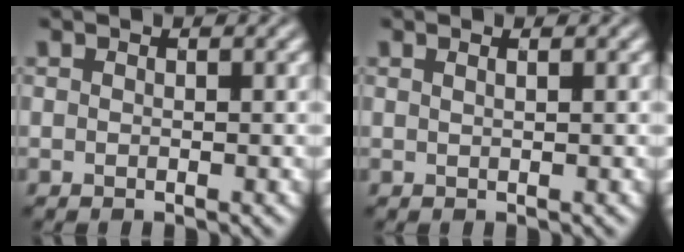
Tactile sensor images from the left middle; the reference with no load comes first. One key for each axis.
{"total": 1.4, "fx": 0.6, "fy": 0.6, "fz": 1.0, "tx": 0.002, "ty": 0.003, "tz": -0.009}